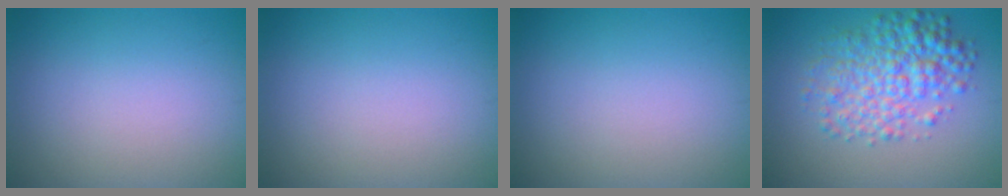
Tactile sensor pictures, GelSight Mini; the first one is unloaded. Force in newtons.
{"total": 0.0}
{"total": 0.0}
{"total": 5.5, "press": 5.5, "slide": 0.1}